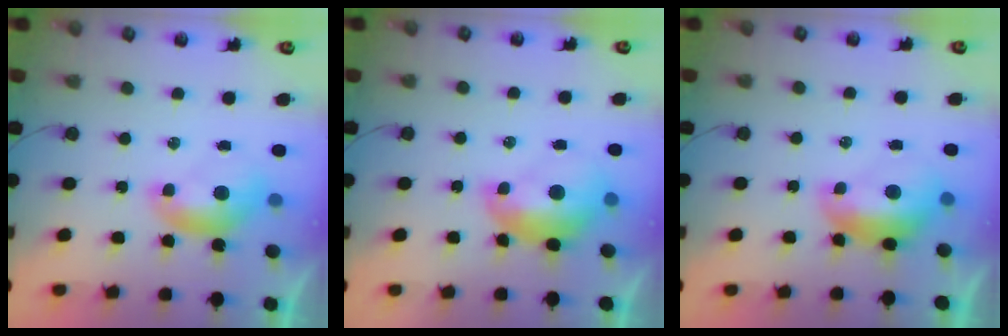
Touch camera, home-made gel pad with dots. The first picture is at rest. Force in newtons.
{"total": 2.6, "press": 2.5, "slide": 0.7}
{"total": 2.2, "press": 2.0, "slide": 0.9}